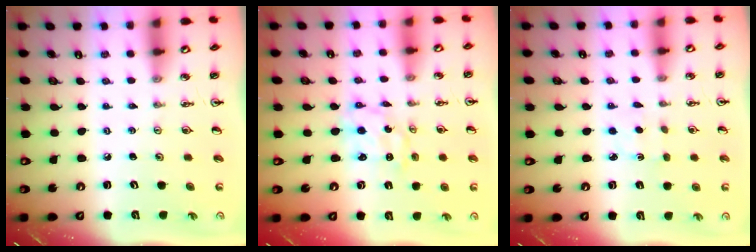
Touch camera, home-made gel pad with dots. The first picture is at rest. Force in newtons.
{"total": 2.7, "press": 2.7, "slide": 0.3}
{"total": 1.7, "press": 1.6, "slide": 0.4}